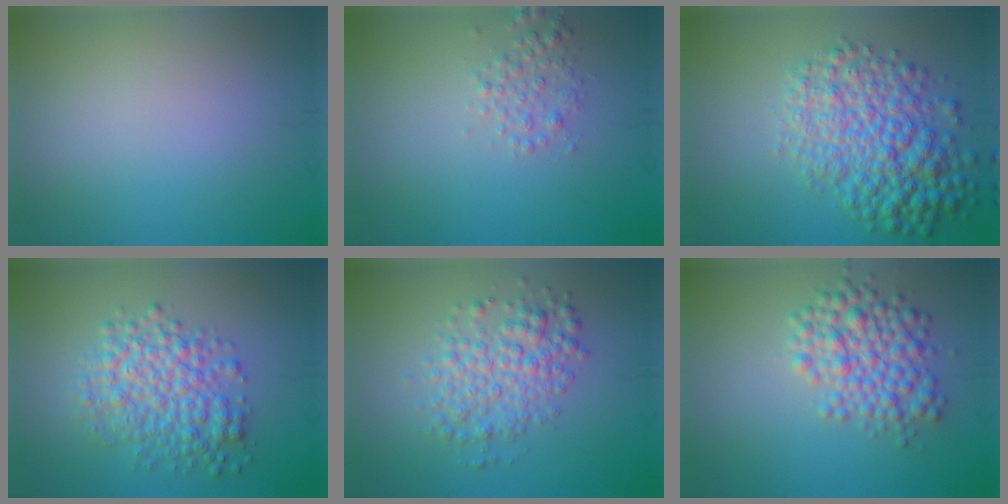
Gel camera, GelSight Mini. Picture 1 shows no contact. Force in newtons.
{"total": 1.8, "press": 1.8, "slide": 0.0}
{"total": 7.7, "press": 7.7, "slide": 0.2}
{"total": 5.6, "press": 5.6, "slide": 0.1}
{"total": 4.3, "press": 4.3, "slide": 0.1}
{"total": 5.0, "press": 5.0, "slide": 0.1}